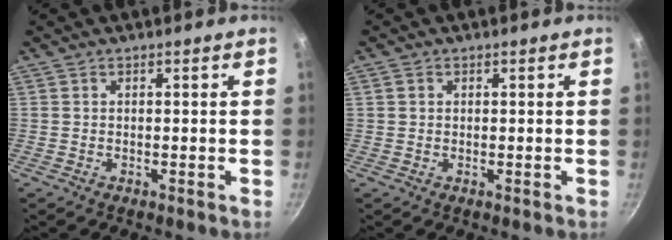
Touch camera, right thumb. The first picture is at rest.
{"total": 1.0, "force": [0.2, 0.9, 0.3], "torque": [-0.005, 0.003, 0.002]}